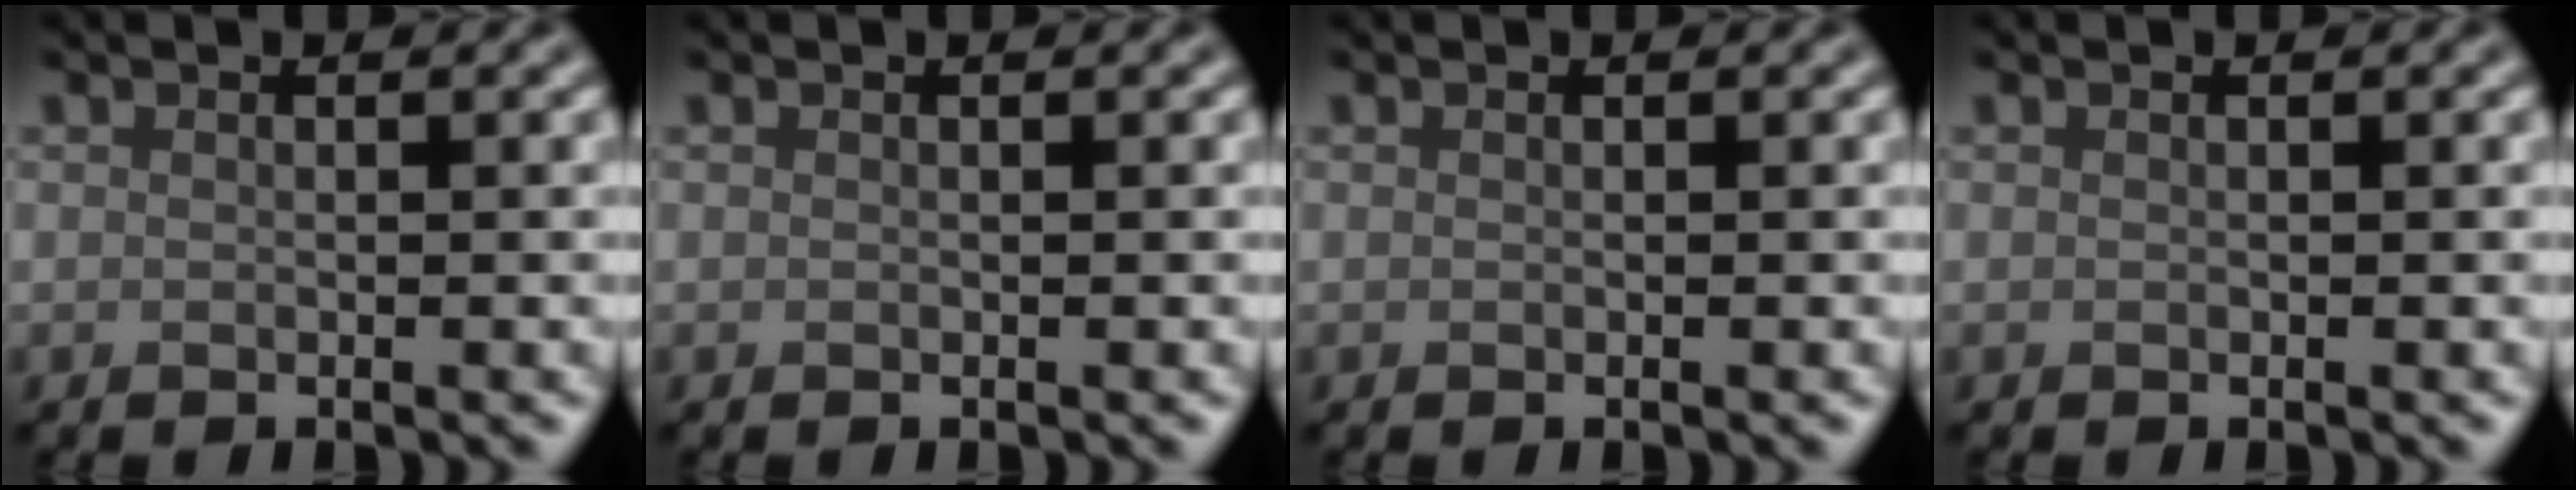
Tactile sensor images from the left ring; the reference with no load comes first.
{"total": 0.0}
{"total": 0.0}
{"total": 0.0}